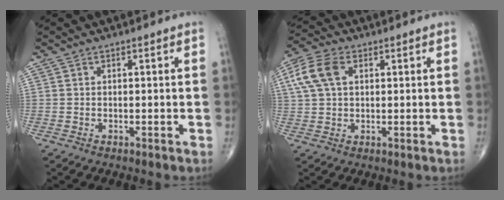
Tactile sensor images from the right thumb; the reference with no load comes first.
{"total": 8.6, "force": [2.5, 5.4, 6.2], "torque": [-0.134, 0.016, 0.046]}